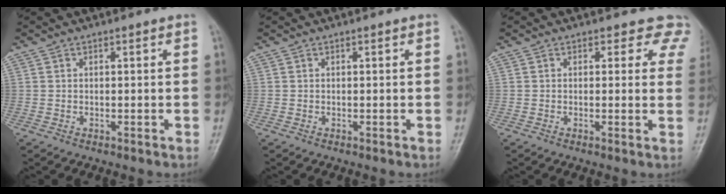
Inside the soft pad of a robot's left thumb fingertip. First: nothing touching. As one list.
[{"total": 0.0}, {"total": 5.5, "force": [4.3, 3.3, 0.9], "torque": [0.035, -0.014, 0.020]}]